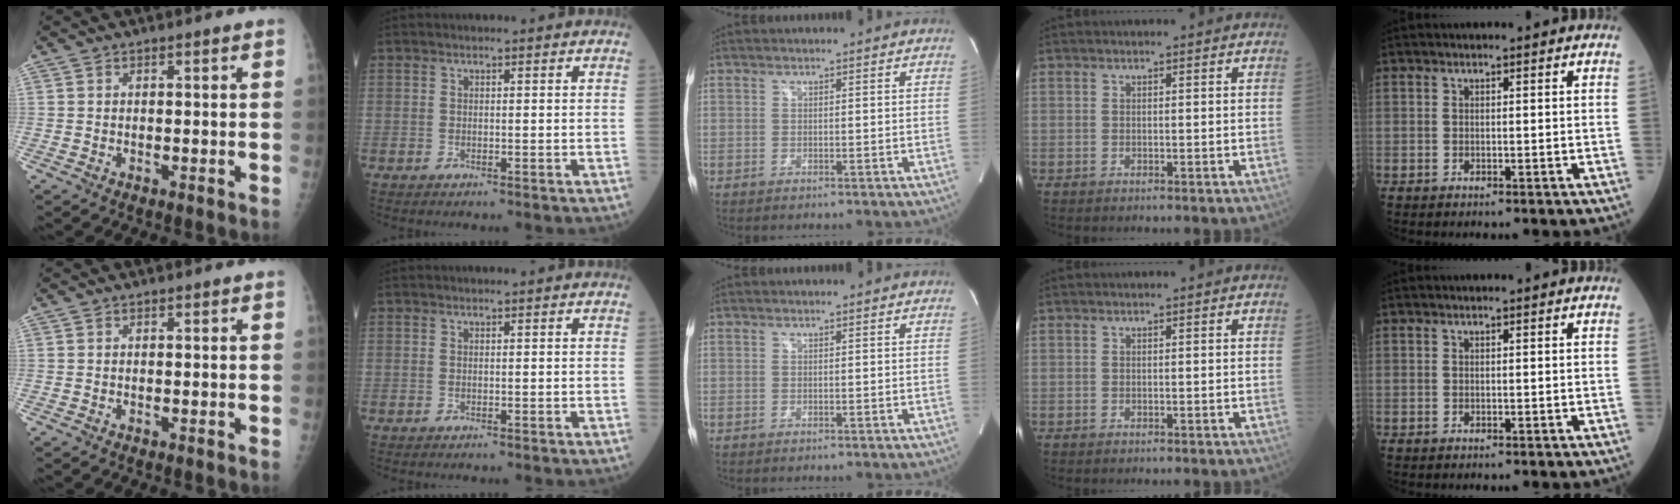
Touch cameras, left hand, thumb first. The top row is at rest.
{}